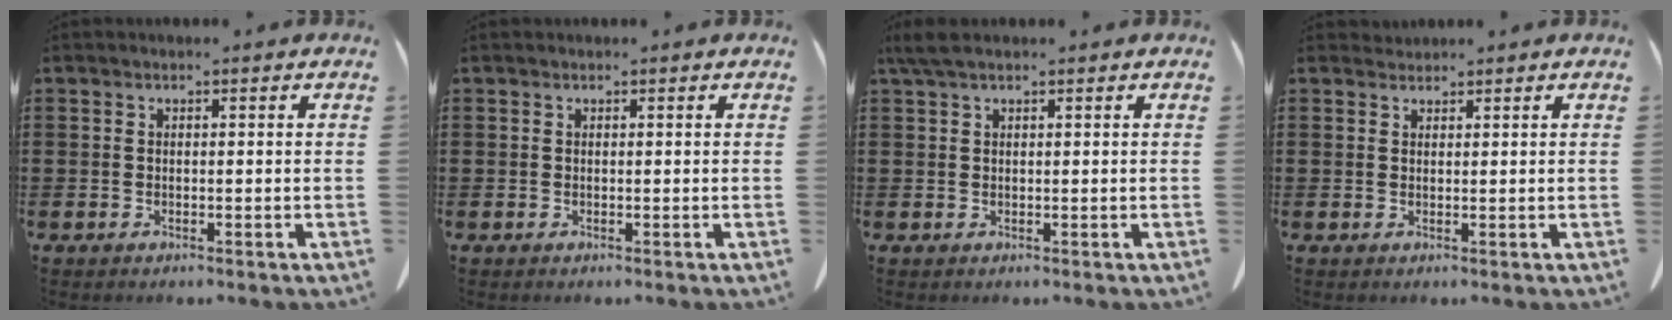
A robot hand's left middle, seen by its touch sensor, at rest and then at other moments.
{"total": 0.0}
{"total": 2.3, "force": [1.4, 0.6, 1.7], "torque": [-0.036, 0.003, 0.025]}
{"total": 1.1, "force": [1.0, 0.3, 0.0], "torque": [-0.003, 0.001, 0.021]}